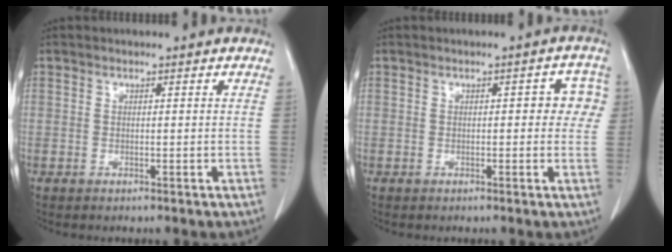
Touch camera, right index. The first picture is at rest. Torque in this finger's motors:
{"motor_torque": [0.02, 0.01, 0.03, 0.00]}